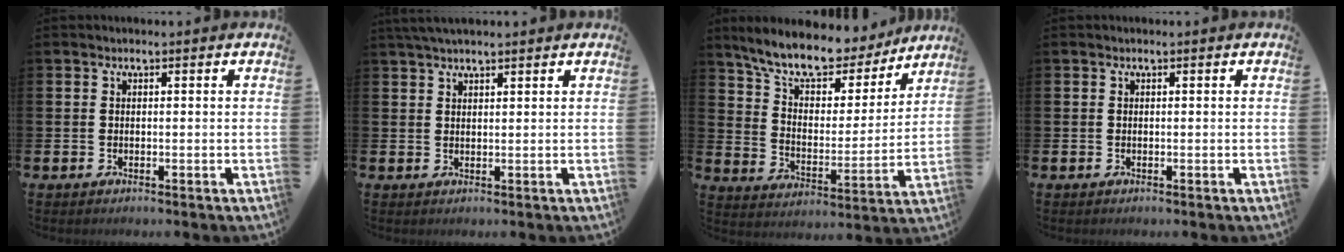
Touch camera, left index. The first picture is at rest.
{"total": 2.5, "force": [2.2, 0.4, 1.1], "torque": [-0.023, 0.000, 0.041]}
{"total": 10.7, "force": [9.4, 3.5, 3.9], "torque": [-0.100, -0.063, 0.163]}
{"total": 0.0}